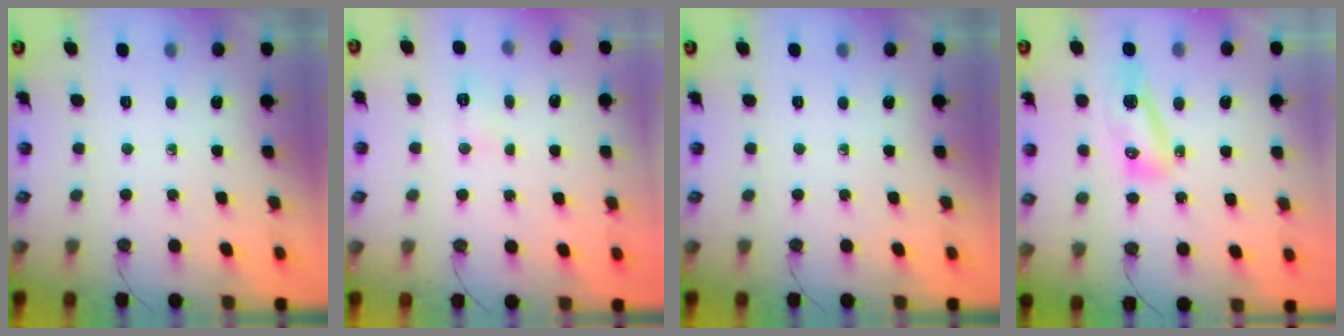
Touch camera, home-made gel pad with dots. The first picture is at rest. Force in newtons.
{"total": 6.0, "press": 5.9, "slide": 0.7}
{"total": 0.0}
{"total": 7.9, "press": 7.8, "slide": 1.5}